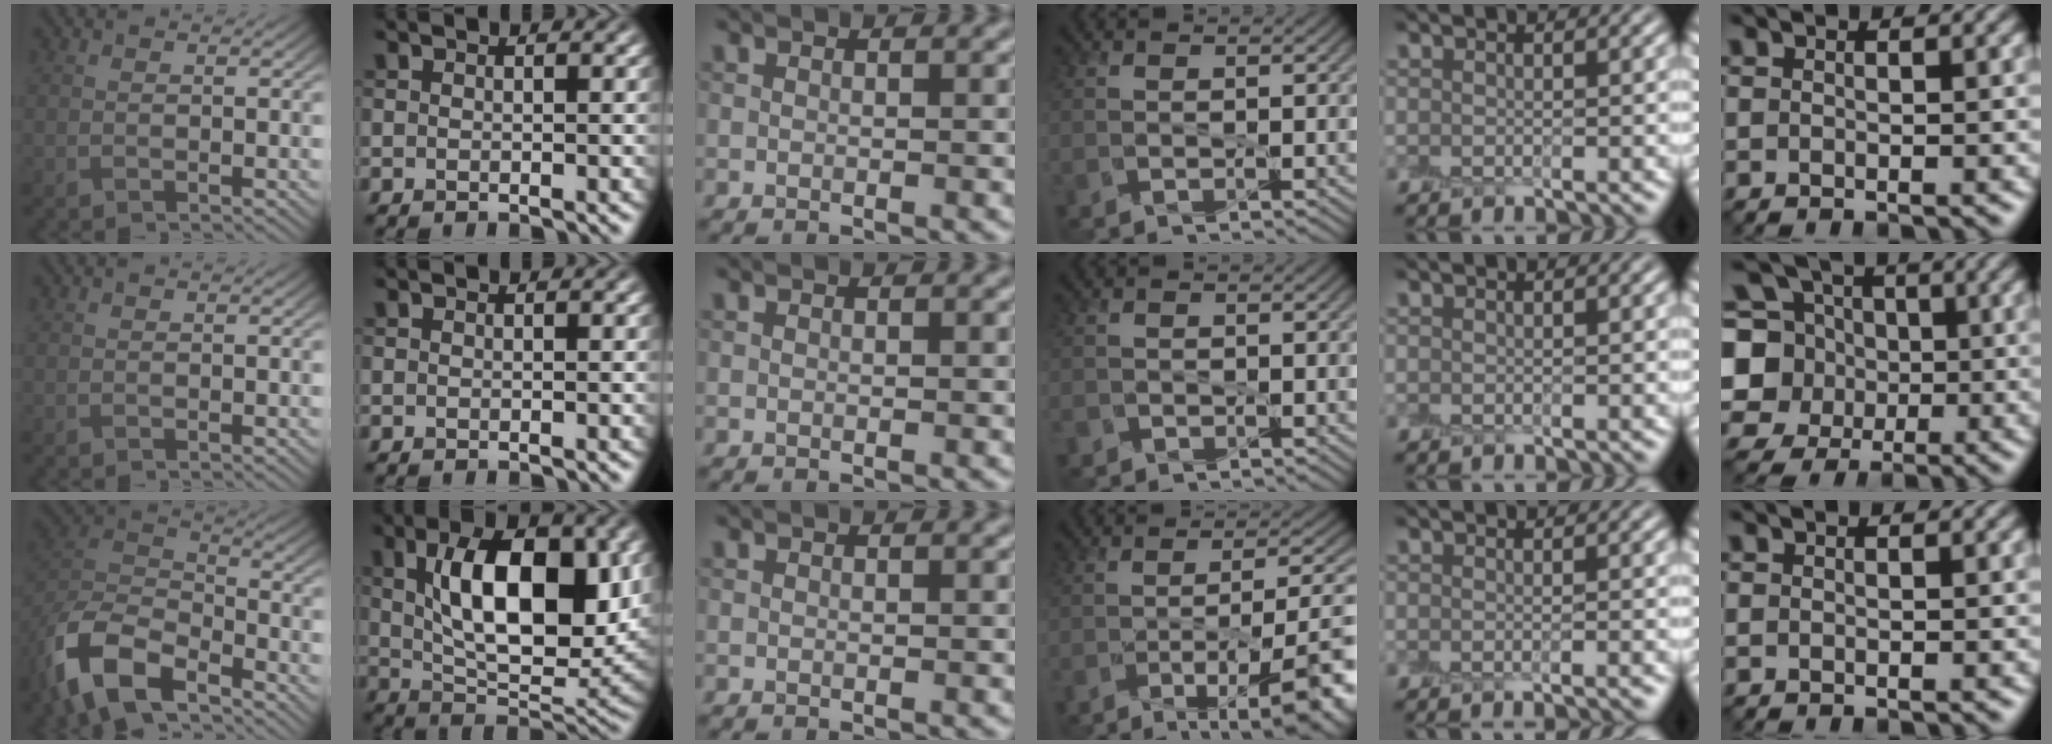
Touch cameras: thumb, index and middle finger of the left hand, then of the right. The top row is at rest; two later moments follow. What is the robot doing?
{"motion": "peel", "object": "shipping label"}